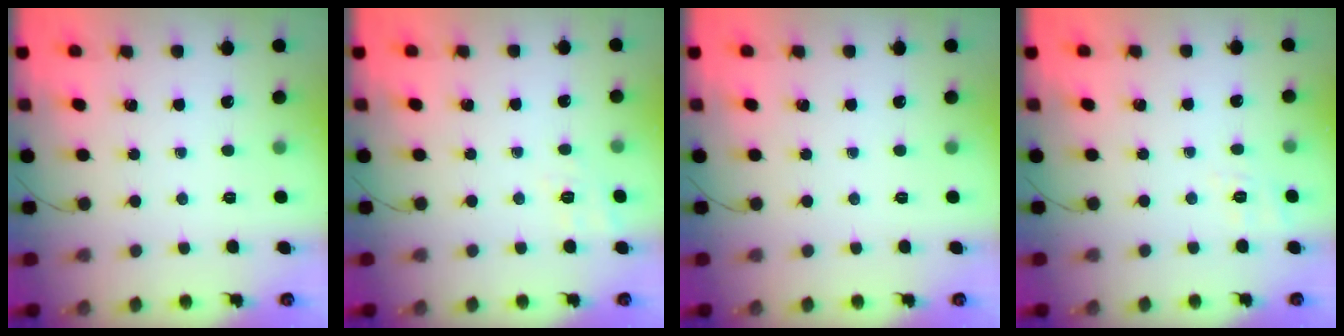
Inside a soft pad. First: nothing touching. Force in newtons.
{"total": 3.0, "press": 2.3, "slide": 2.0}
{"total": 0.0}
{"total": 2.6, "press": 1.5, "slide": 2.1}